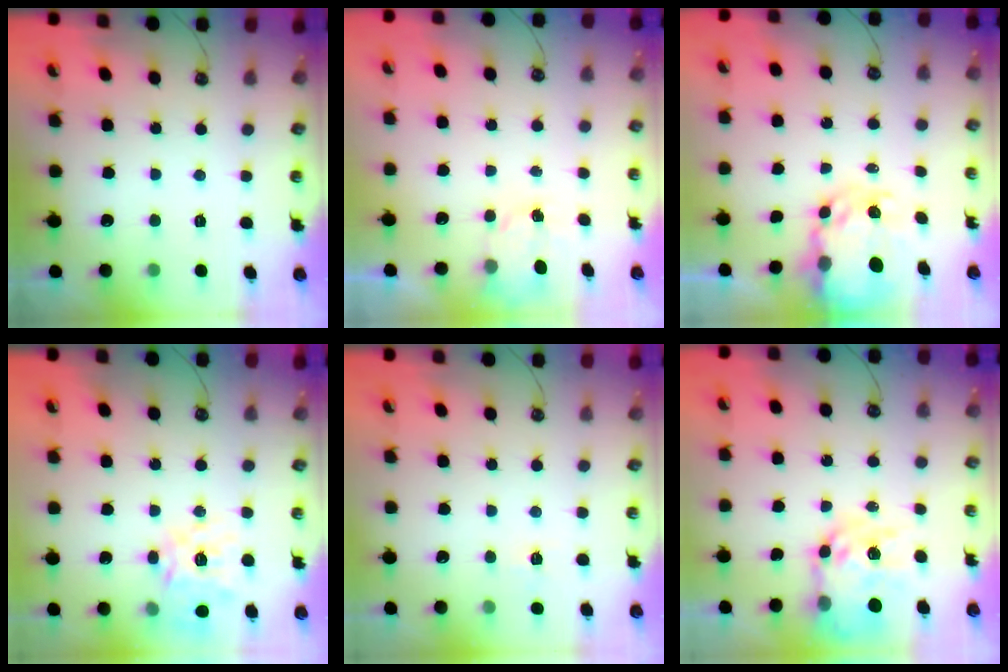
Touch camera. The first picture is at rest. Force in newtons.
{"total": 2.6, "press": 2.6, "slide": 0.4}
{"total": 8.4, "press": 8.4, "slide": 0.7}
{"total": 17.0, "press": 16.8, "slide": 2.4}
{"total": 2.8, "press": 2.8, "slide": 0.3}
{"total": 13.9, "press": 13.9, "slide": 1.3}